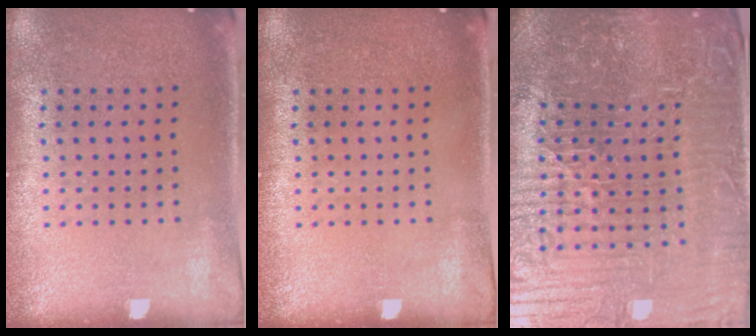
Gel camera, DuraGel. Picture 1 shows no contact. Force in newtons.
{"total": 0.0}
{"total": 6.7, "press": 6.2, "slide": 2.5}